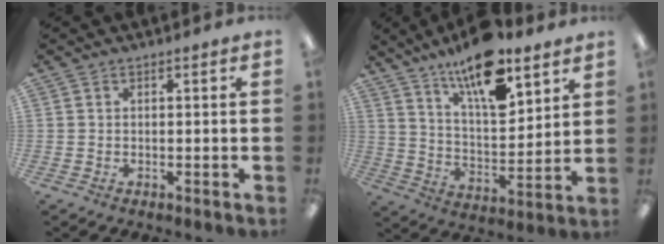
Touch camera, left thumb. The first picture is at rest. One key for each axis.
{"total": 16.7, "fx": 12.1, "fy": 5.6, "fz": 10.1, "tx": -0.167, "ty": -0.069, "tz": 0.202}